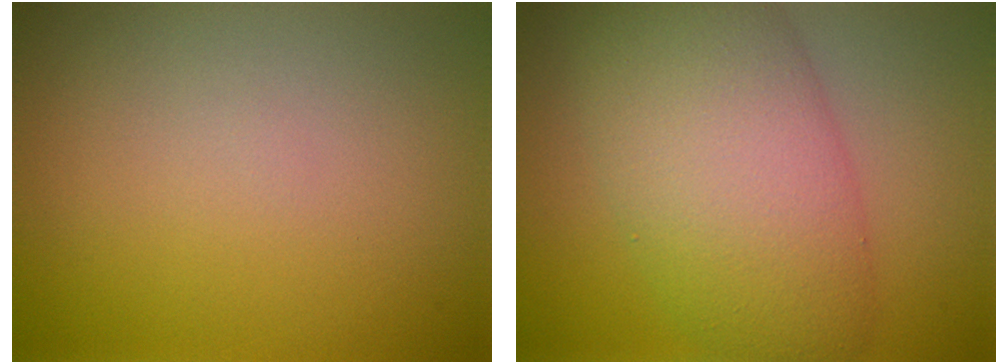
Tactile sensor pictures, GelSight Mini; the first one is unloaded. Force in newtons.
{"total": 9.1, "press": 9.1, "slide": 0.2}